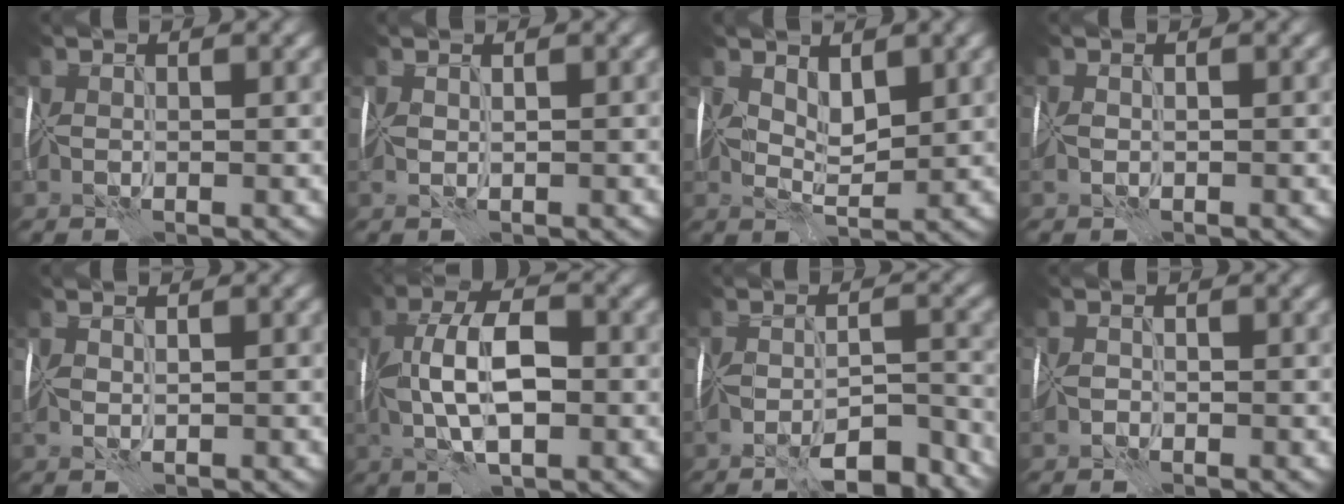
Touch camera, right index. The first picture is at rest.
{"total": 0.5, "force": [0.2, 0.2, 0.4], "torque": [-0.011, 0.002, 0.006]}
{"total": 2.8, "force": [1.2, 1.5, 2.0], "torque": [-0.037, -0.003, 0.025]}
{"total": 1.2, "force": [-0.5, 0.8, 0.8], "torque": [-0.017, -0.002, -0.013]}
{"total": 0.6, "force": [-0.1, 0.3, 0.5], "torque": [-0.014, -0.001, -0.001]}
{"total": 7.2, "force": [-0.4, 3.1, 6.5], "torque": [-0.119, 0.017, -0.013]}
{"total": 6.8, "force": [-5.4, 1.6, 3.9], "torque": [-0.052, 0.005, -0.080]}
{"total": 0.9, "force": [-0.9, 0.3, 0.1], "torque": [-0.001, 0.005, -0.021]}